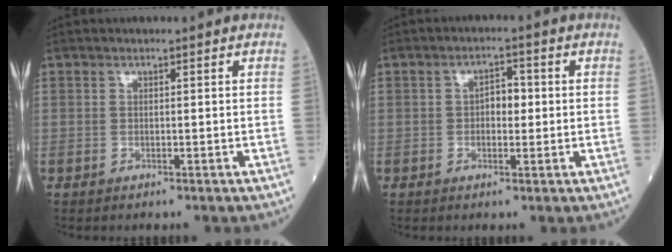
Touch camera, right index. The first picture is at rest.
{"total": 3.1, "force": [-0.1, 1.7, 2.6], "torque": [-0.036, 0.011, -0.003]}